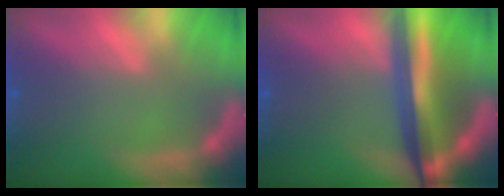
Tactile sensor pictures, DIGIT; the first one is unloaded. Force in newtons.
{"total": 10.0}